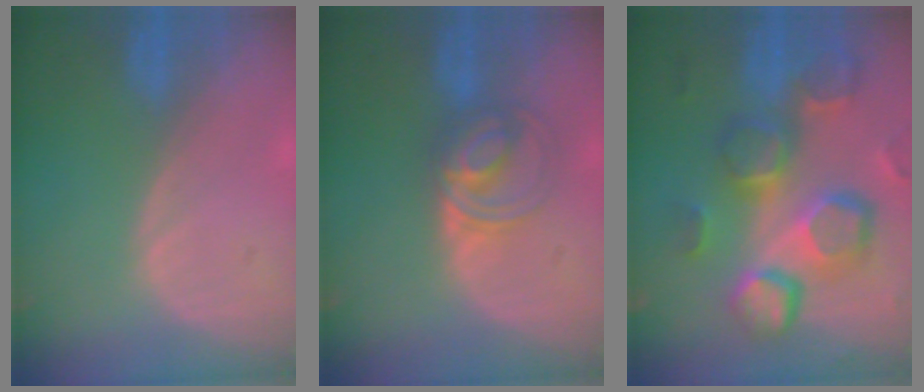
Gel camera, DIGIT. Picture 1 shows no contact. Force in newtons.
{"total": 5.5, "press": 5.5, "slide": 0.6}
{"total": 13.1, "press": 11.4, "slide": 6.4}